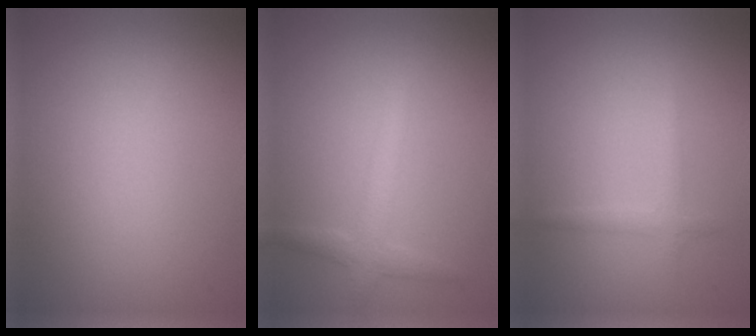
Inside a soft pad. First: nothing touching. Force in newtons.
{"total": 2.3, "press": 2.3, "slide": 0.1}
{"total": 1.4, "press": 1.4, "slide": 0.1}